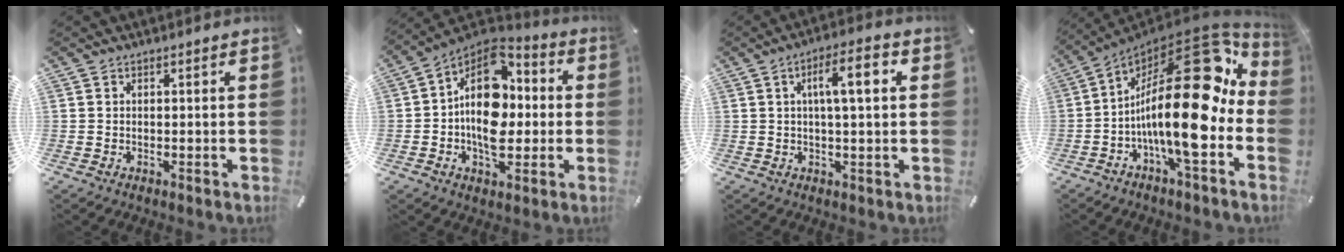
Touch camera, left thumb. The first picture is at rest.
{"total": 18.0, "force": [-0.4, 12.2, 13.2], "torque": [-0.229, -0.003, -0.011]}
{"total": 8.9, "force": [2.1, 2.1, 8.4], "torque": [-0.140, 0.000, 0.025]}
{"total": 29.4, "force": [1.4, 10.1, 27.6], "torque": [-0.475, -0.037, 0.024]}